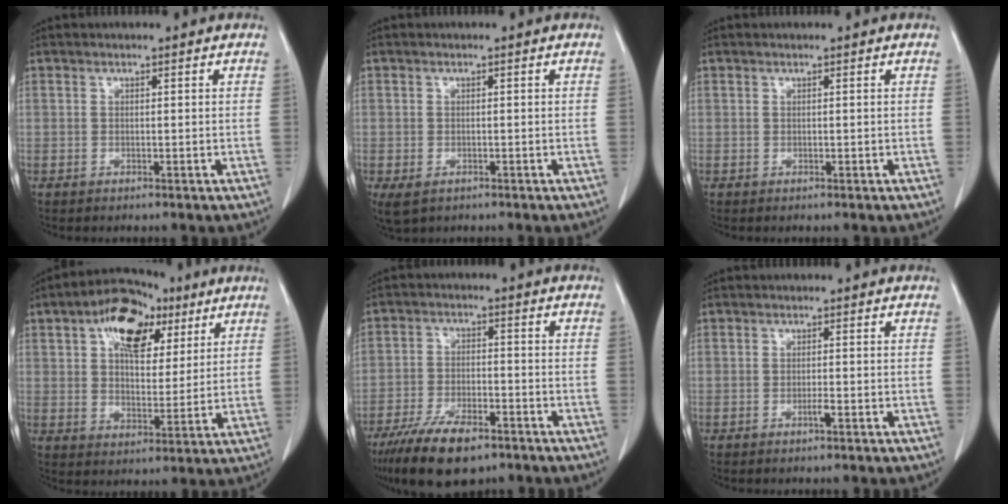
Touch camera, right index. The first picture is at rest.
{"total": 3.3, "force": [-1.7, 2.1, 2.0], "torque": [-0.043, -0.008, -0.017]}
{"total": 0.0}
{"total": 12.9, "force": [6.4, 6.9, 8.9], "torque": [-0.148, 0.028, 0.104]}
{"total": 11.1, "force": [-7.7, 3.9, 6.9], "torque": [-0.124, -0.014, -0.134]}
{"total": 1.0, "force": [-0.5, 0.0, 0.8], "torque": [-0.019, 0.000, -0.009]}